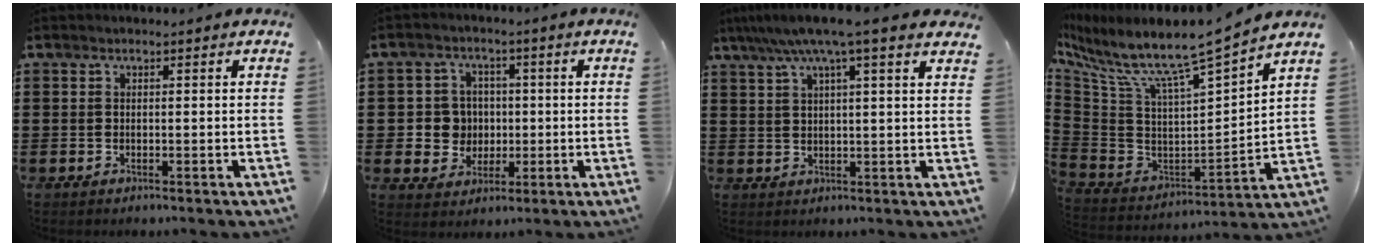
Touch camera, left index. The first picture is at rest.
{"total": 5.6, "force": [0.0, 5.4, 1.3], "torque": [-0.047, 0.016, 0.002]}
{"total": 7.3, "force": [5.4, 0.2, 4.9], "torque": [-0.110, -0.010, 0.093]}
{"total": 8.4, "force": [6.8, 0.0, 5.0], "torque": [-0.127, -0.072, 0.102]}